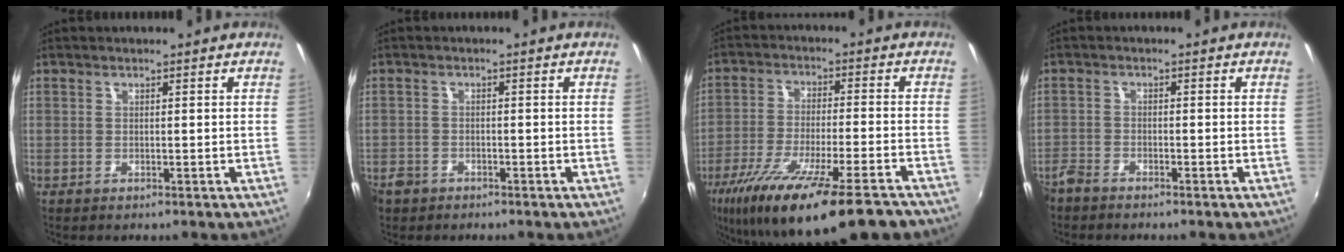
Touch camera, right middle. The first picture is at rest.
{"total": 3.3, "force": [-2.3, 2.2, 0.9], "torque": [-0.027, -0.004, -0.041]}
{"total": 20.9, "force": [-15.0, 3.6, 14.0], "torque": [-0.259, -0.059, -0.245]}
{"total": 3.1, "force": [-2.9, 0.9, 0.7], "torque": [-0.024, -0.008, -0.063]}